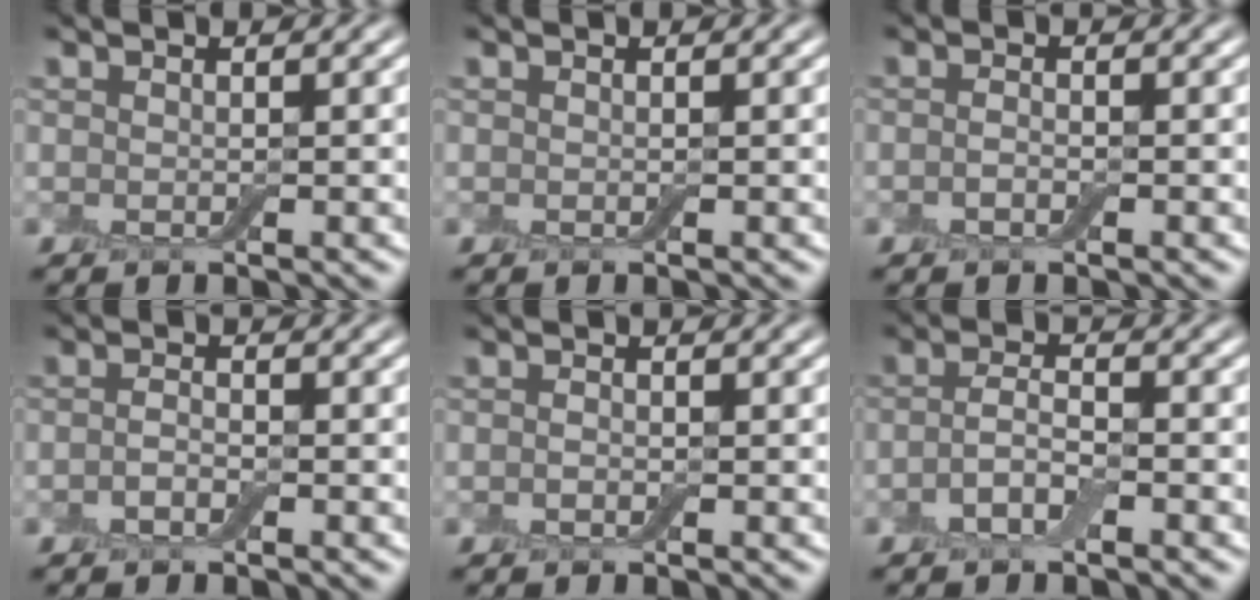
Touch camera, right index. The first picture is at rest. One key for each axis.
{"total": 0.0}
{"total": 0.9, "fx": -0.4, "fy": 0.4, "fz": 0.7, "tx": -0.018, "ty": -0.001, "tz": -0.009}
{"total": 1.2, "fx": -0.5, "fy": 0.5, "fz": 1.0, "tx": -0.023, "ty": 0.000, "tz": -0.013}
{"total": 0.6, "fx": -0.2, "fy": 0.3, "fz": 0.5, "tx": -0.011, "ty": 0.000, "tz": -0.005}
{"total": 2.5, "fx": -1.1, "fy": 0.9, "fz": 2.0, "tx": -0.045, "ty": 0.004, "tz": -0.028}